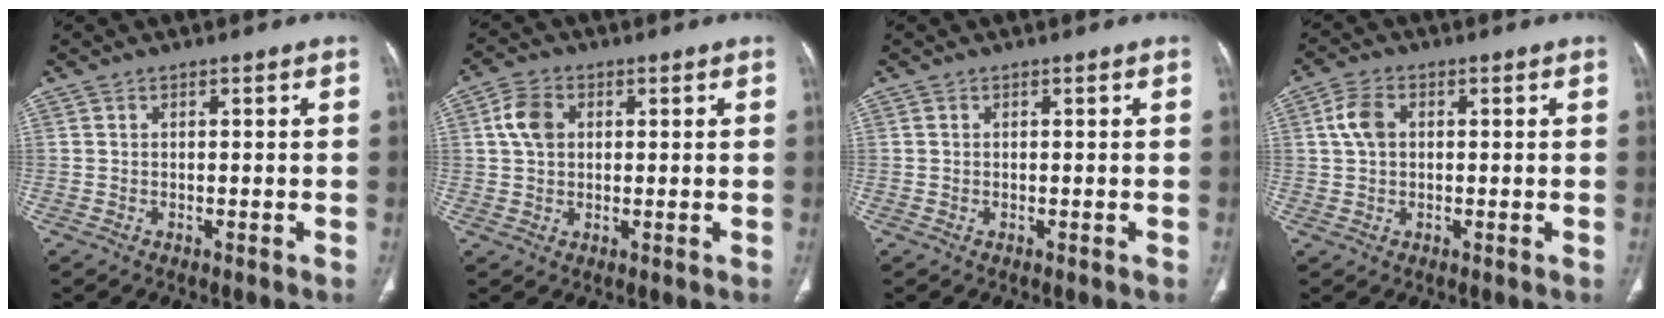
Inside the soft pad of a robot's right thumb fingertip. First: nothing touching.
{"total": 5.5, "force": [1.2, 4.0, 3.5], "torque": [-0.064, 0.006, 0.021]}
{"total": 0.0}
{"total": 4.7, "force": [0.8, 3.3, 3.3], "torque": [-0.068, 0.009, 0.012]}